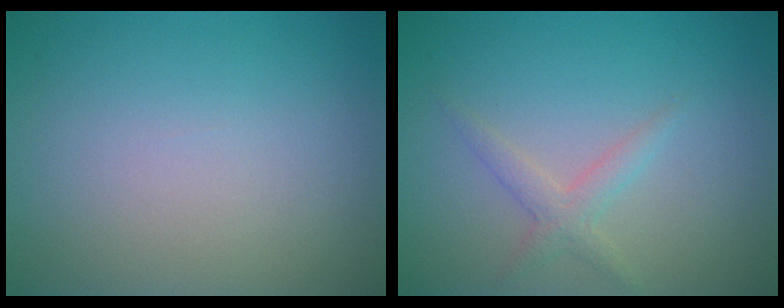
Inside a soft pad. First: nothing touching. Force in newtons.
{"total": 1.8, "press": 1.8, "slide": 0.1}